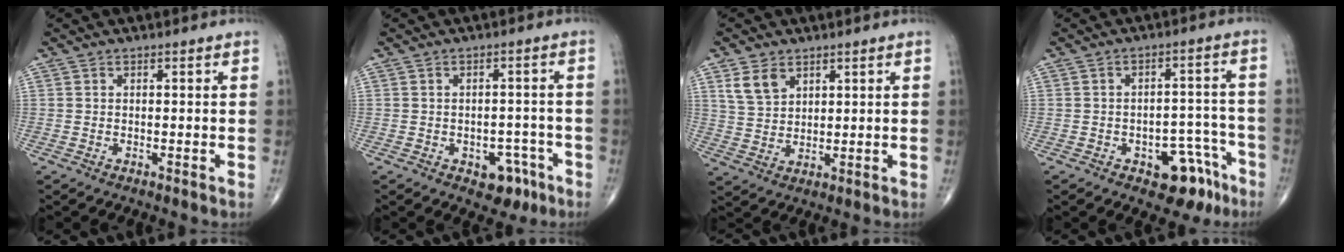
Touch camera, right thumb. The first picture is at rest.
{"total": 5.8, "force": [-2.9, 3.9, 3.2], "torque": [-0.013, 0.024, -0.034]}
{"total": 5.7, "force": [3.2, 3.7, 3.0], "torque": [-0.045, -0.012, 0.069]}
{"total": 9.5, "force": [-5.3, 5.2, 5.9], "torque": [-0.039, 0.049, -0.064]}